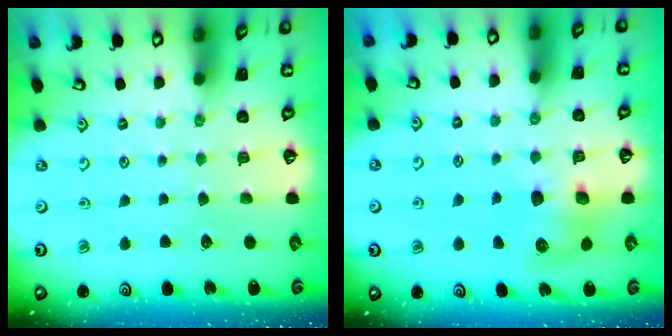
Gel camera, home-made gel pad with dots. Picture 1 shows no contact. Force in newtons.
{"total": 8.8, "press": 8.7, "slide": 0.9}